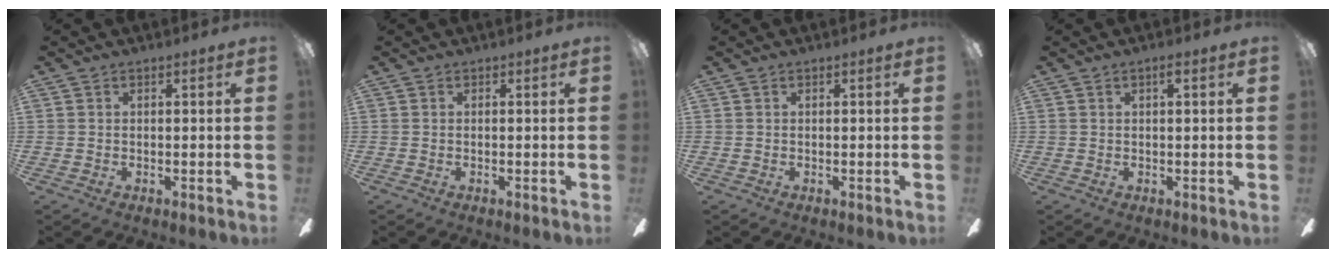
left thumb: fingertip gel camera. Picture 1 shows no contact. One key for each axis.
{"total": 0.0}
{"total": 0.0}
{"total": 1.4, "fx": 0.9, "fy": 0.3, "fz": 1.1, "tx": -0.016, "ty": 0.000, "tz": 0.012}